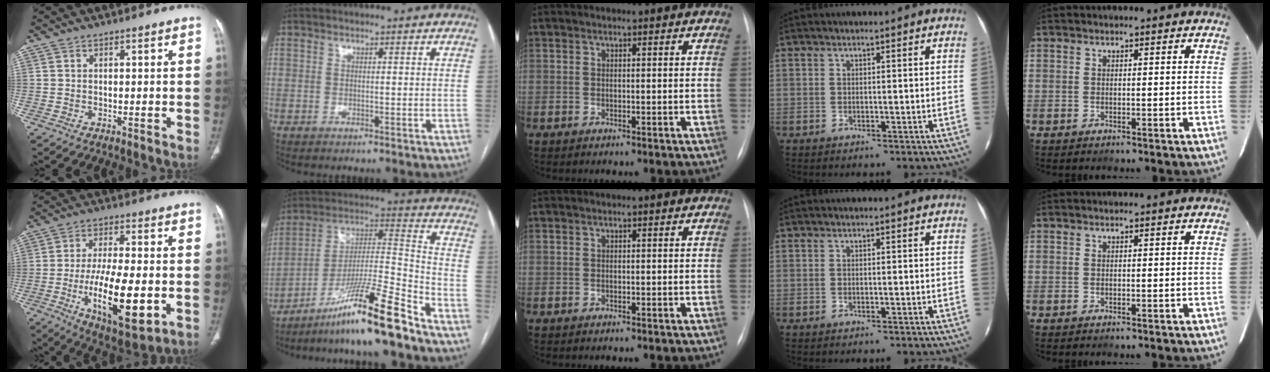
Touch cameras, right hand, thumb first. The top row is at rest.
{"thumb": {"total": 17.4, "force": [-4.2, 6.2, 15.8], "torque": [-0.259, -0.010, -0.060]}, "index": {"total": 16.8, "force": [-12.5, -1.4, 11.2], "torque": [-0.205, -0.006, -0.218]}}